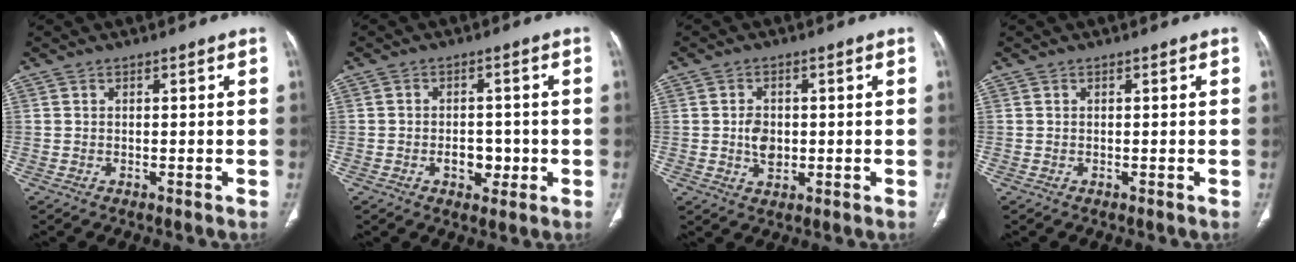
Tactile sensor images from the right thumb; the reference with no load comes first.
{"total": 8.8, "force": [-2.2, 5.7, 6.3], "torque": [-0.055, 0.016, -0.024]}
{"total": 4.3, "force": [-0.1, 3.1, 2.9], "torque": [-0.042, 0.000, 0.000]}
{"total": 0.0}